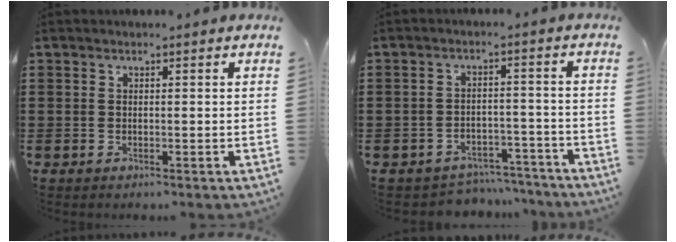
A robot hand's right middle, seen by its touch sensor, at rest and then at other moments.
{"total": 4.2, "force": [-4.1, 0.8, 0.1], "torque": [-0.007, 0.005, -0.088]}